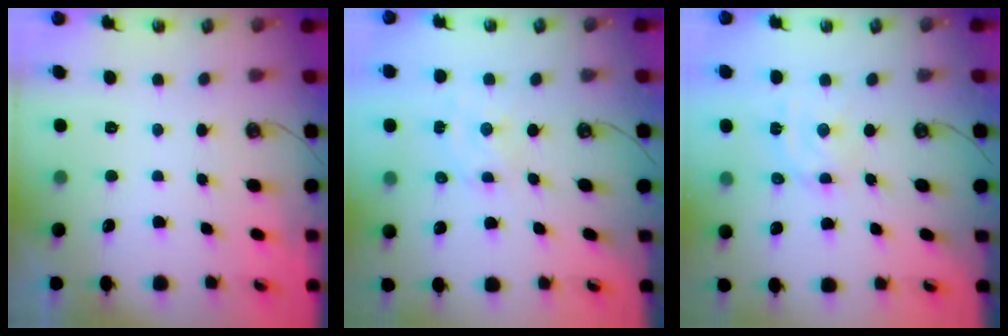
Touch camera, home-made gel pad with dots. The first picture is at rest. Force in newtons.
{"total": 2.0, "press": 2.0, "slide": 0.5}
{"total": 5.5, "press": 5.5, "slide": 0.7}